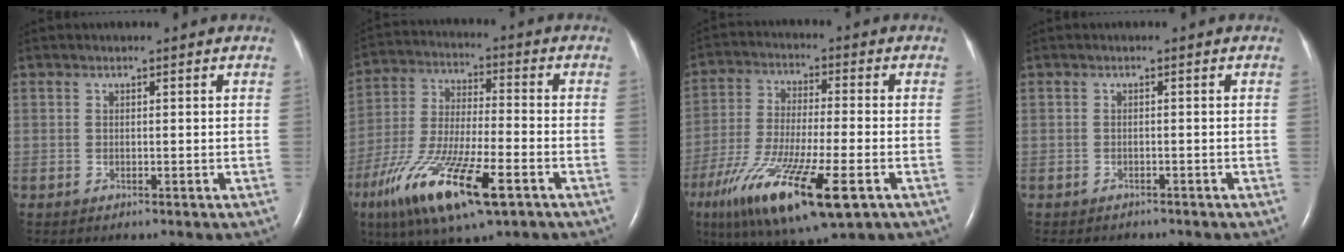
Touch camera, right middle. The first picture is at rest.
{"total": 17.5, "force": [-8.9, 3.6, 14.7], "torque": [-0.308, -0.034, -0.152]}
{"total": 18.8, "force": [-9.1, 3.3, 16.1], "torque": [-0.306, -0.045, -0.153]}
{"total": 6.0, "force": [-5.2, 2.2, 2.0], "torque": [-0.026, -0.001, -0.066]}